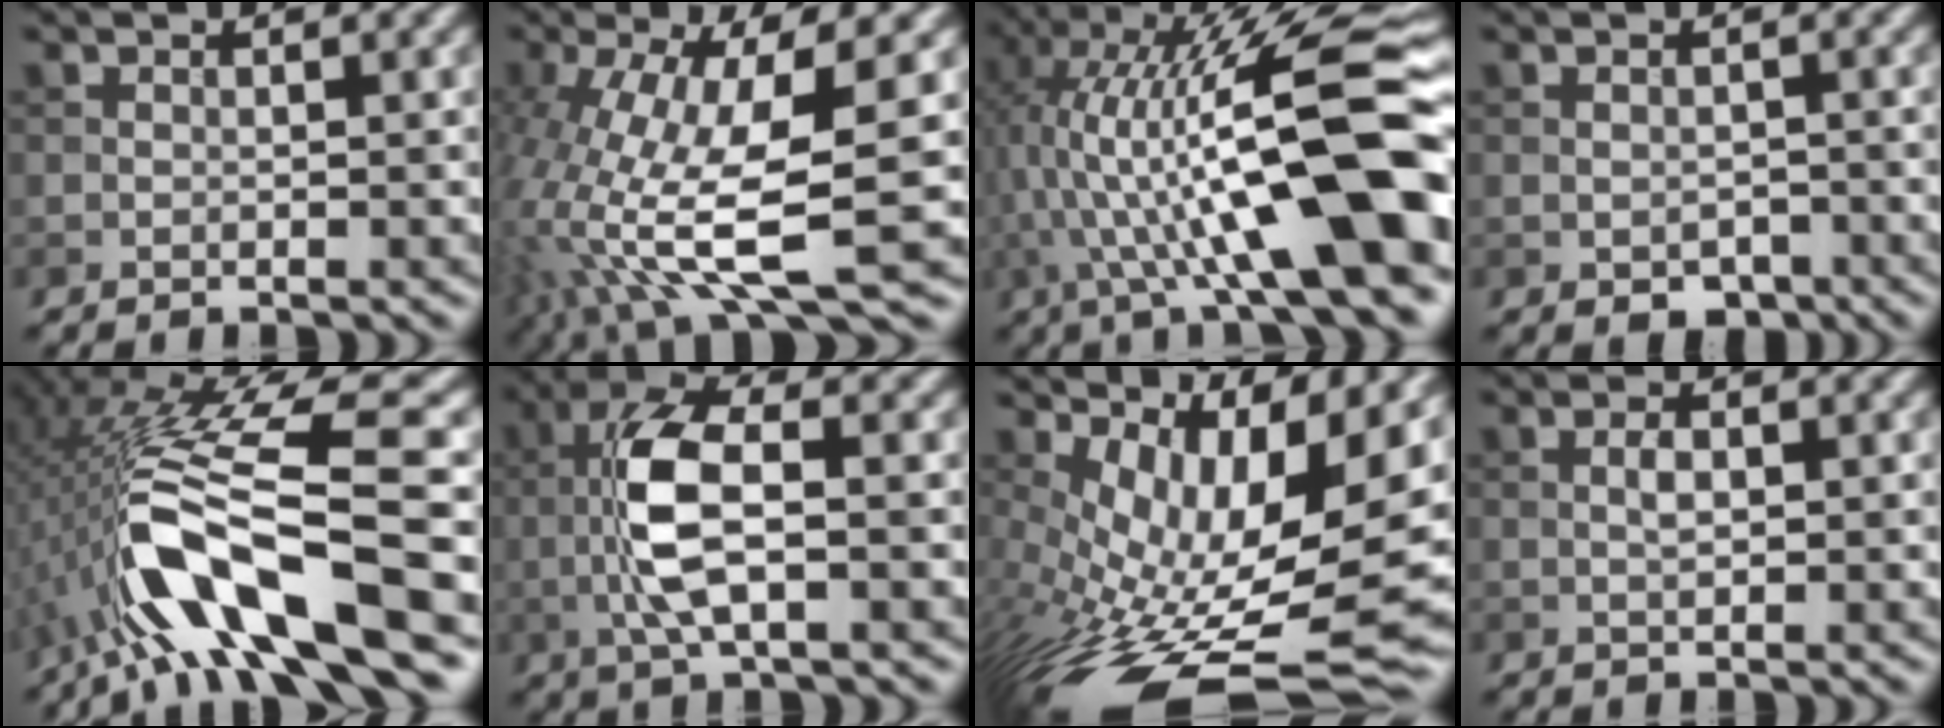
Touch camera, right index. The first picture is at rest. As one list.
[{"total": 12.9, "force": [-1.1, 4.6, 12.0], "torque": [-0.256, -0.028, -0.004]}, {"total": 15.4, "force": [-0.4, 3.5, 15.0], "torque": [-0.248, 0.031, -0.001]}, {"total": 1.8, "force": [-0.9, 1.1, 1.1], "torque": [-0.016, -0.006, -0.012]}, {"total": 12.9, "force": [-4.3, 3.2, 11.8], "torque": [-0.217, 0.011, -0.070]}, {"total": 6.8, "force": [-0.5, 2.5, 6.2], "torque": [-0.139, 0.010, -0.014]}, {"total": 15.1, "force": [-0.2, 5.7, 14.0], "torque": [-0.234, -0.025, 0.018]}, {"total": 1.3, "force": [0.1, 0.5, 1.2], "torque": [-0.024, 0.000, 0.002]}]